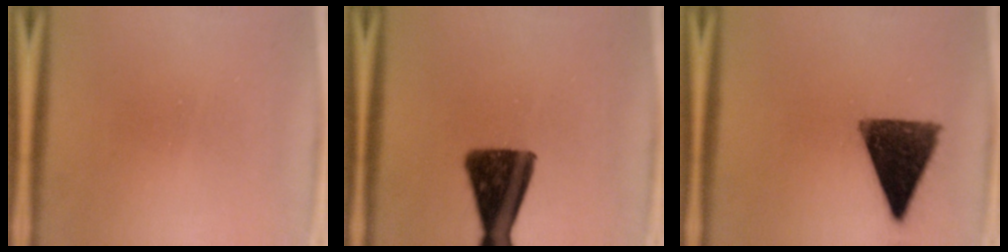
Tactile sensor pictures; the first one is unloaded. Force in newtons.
{"total": 13.4}
{"total": 12.6}